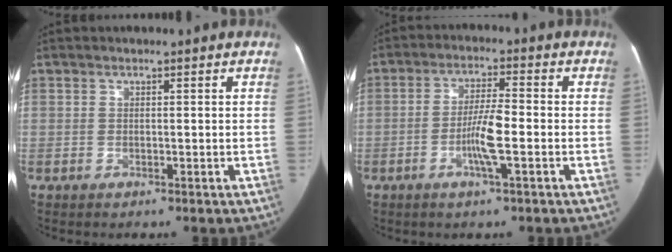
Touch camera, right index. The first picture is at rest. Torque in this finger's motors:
{"motor_torque": [0.20, -0.11, 0.13, 0.04]}